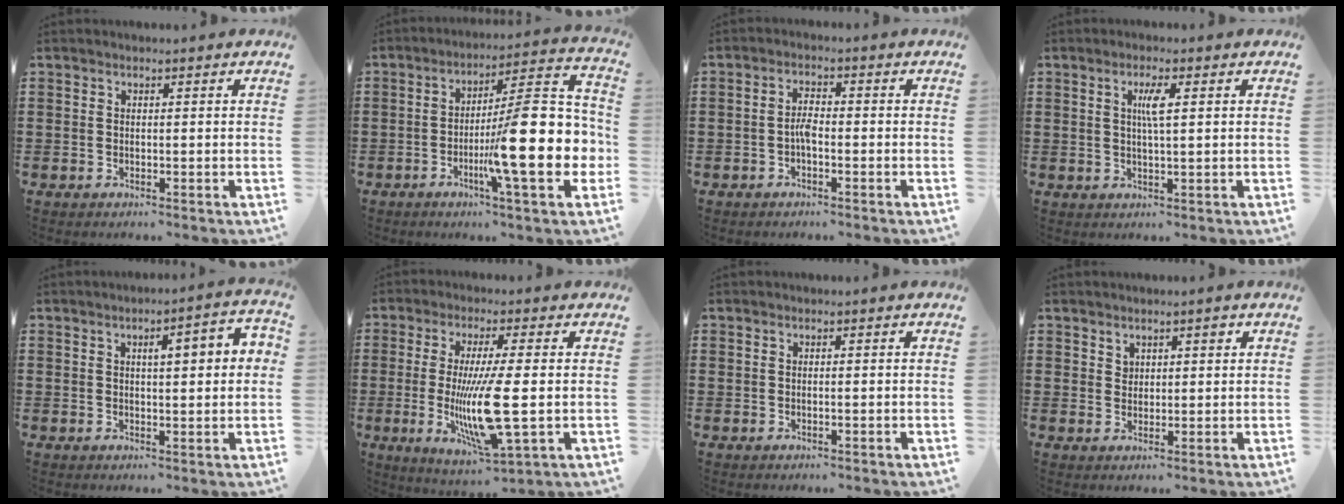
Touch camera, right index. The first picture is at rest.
{"total": 16.9, "force": [-3.3, 3.4, 16.2], "torque": [-0.249, -0.024, -0.054]}
{"total": 2.6, "force": [-0.8, 0.7, 2.3], "torque": [-0.053, 0.001, -0.019]}
{"total": 3.1, "force": [0.7, 0.4, 3.0], "torque": [-0.060, 0.003, 0.009]}
{"total": 3.9, "force": [0.6, 1.0, 3.7], "torque": [-0.054, 0.000, 0.001]}
{"total": 12.2, "force": [-1.9, 2.2, 11.9], "torque": [-0.245, -0.028, -0.038]}
{"total": 0.0}
{"total": 2.0, "force": [1.4, 1.2, 0.6], "torque": [-0.016, 0.003, 0.027]}